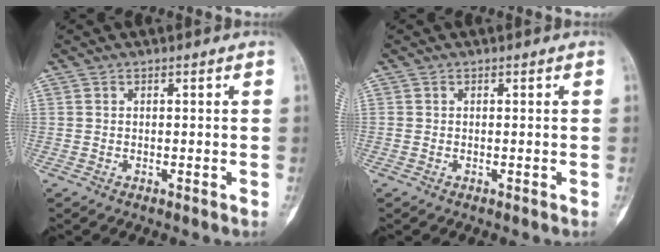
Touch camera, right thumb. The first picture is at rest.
{"total": 0.0}